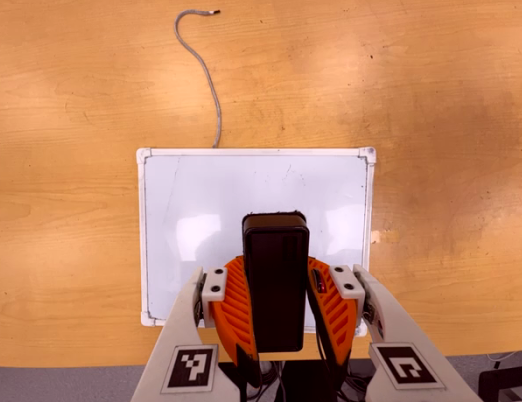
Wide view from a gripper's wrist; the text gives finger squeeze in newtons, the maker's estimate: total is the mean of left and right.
{"total": 5.7, "left": 5.4, "right": 6.1}